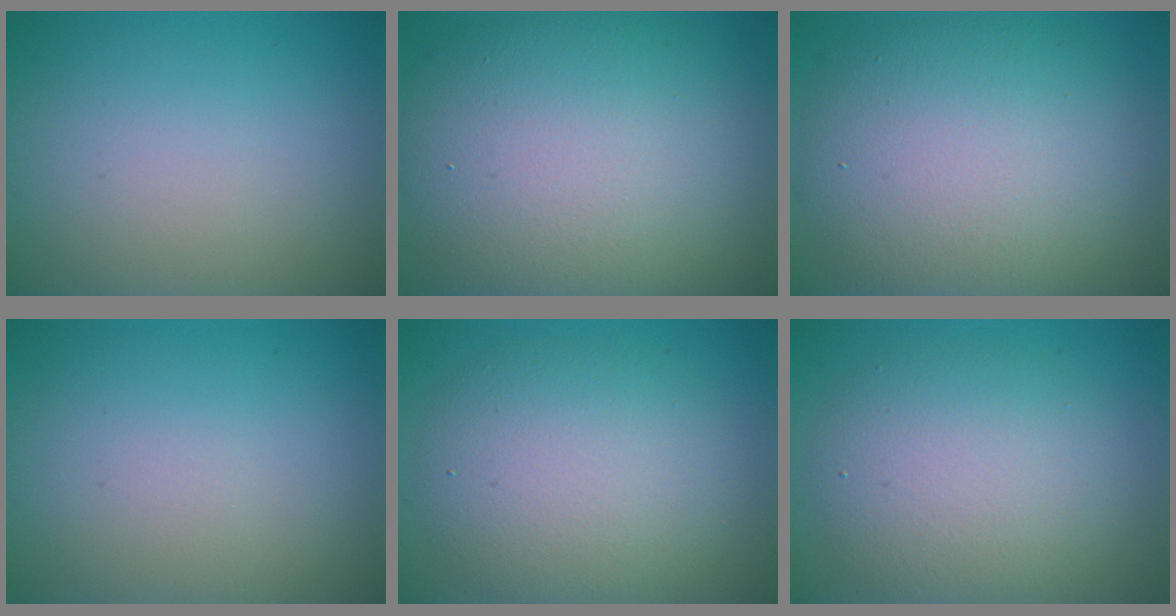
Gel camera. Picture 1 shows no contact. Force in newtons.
{"total": 12.9, "press": 12.9, "slide": 0.4}
{"total": 10.6, "press": 10.6, "slide": 0.5}
{"total": 0.0}
{"total": 6.7, "press": 6.7, "slide": 0.9}
{"total": 5.9, "press": 5.9, "slide": 0.4}